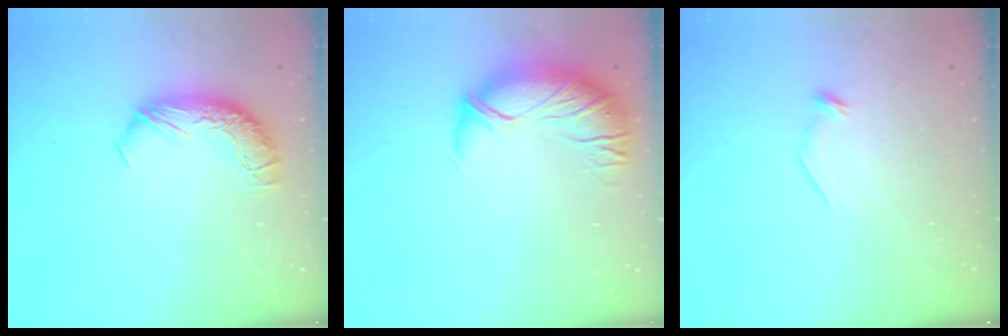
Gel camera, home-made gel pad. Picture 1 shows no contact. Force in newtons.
{"total": 2.9, "press": 1.6, "slide": 2.3}
{"total": 7.9, "press": 7.9, "slide": 0.9}